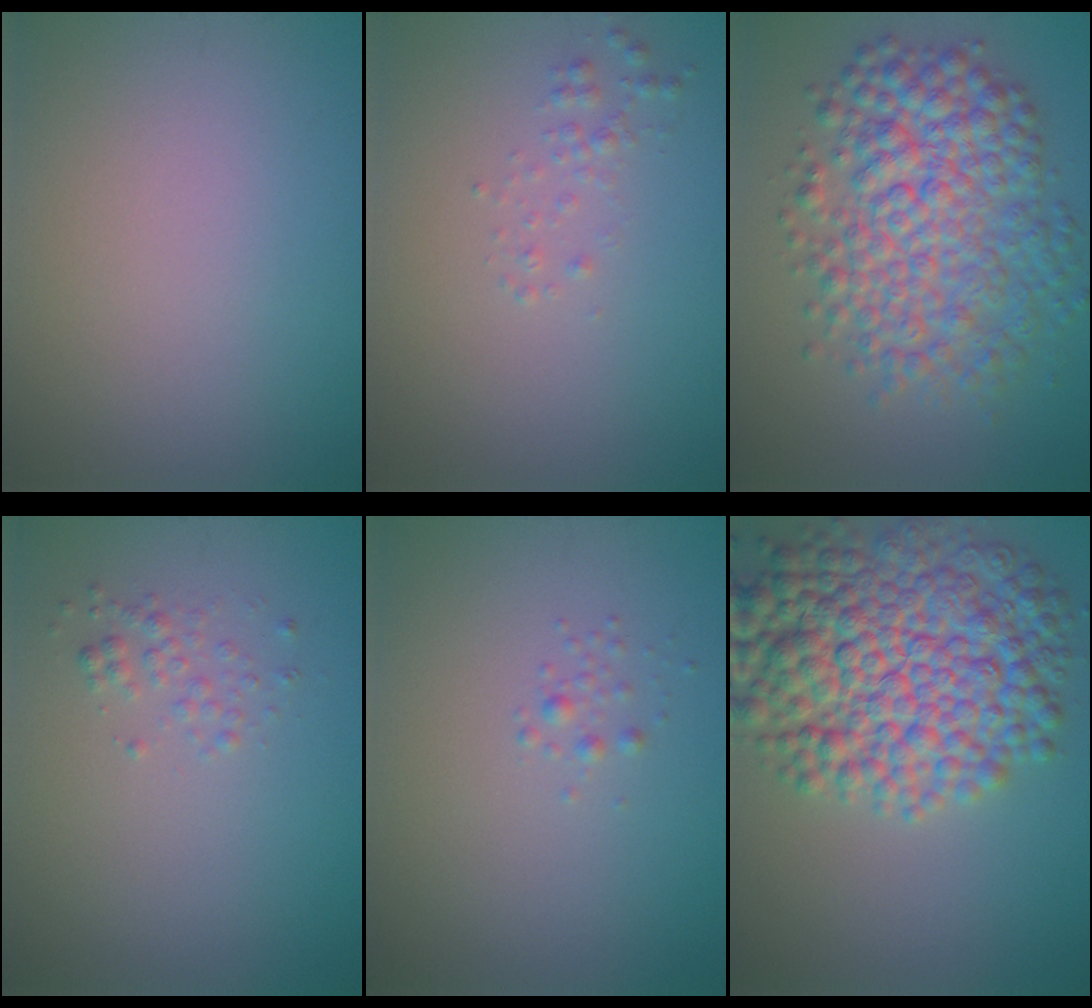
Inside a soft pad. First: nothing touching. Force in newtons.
{"total": 1.1, "press": 1.1, "slide": 0.0}
{"total": 8.2, "press": 8.2, "slide": 0.1}
{"total": 1.2, "press": 1.2, "slide": 0.1}
{"total": 0.7, "press": 0.7, "slide": 0.0}
{"total": 11.3, "press": 11.3, "slide": 0.1}